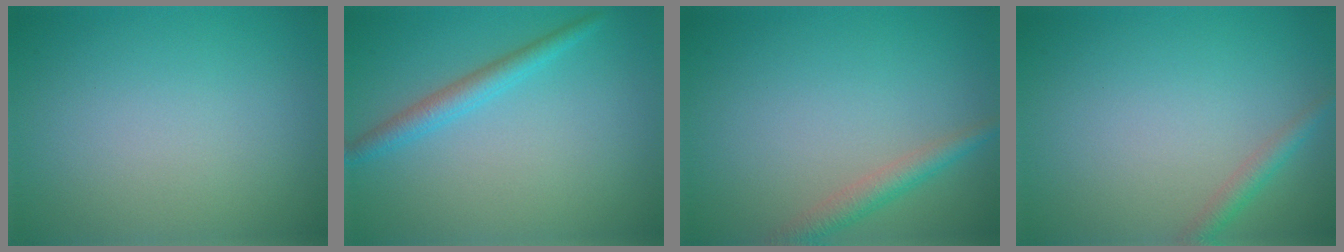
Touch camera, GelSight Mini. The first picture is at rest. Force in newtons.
{"total": 2.3, "press": 2.3, "slide": 0.1}
{"total": 2.4, "press": 2.4, "slide": 0.0}
{"total": 1.7, "press": 1.7, "slide": 0.1}